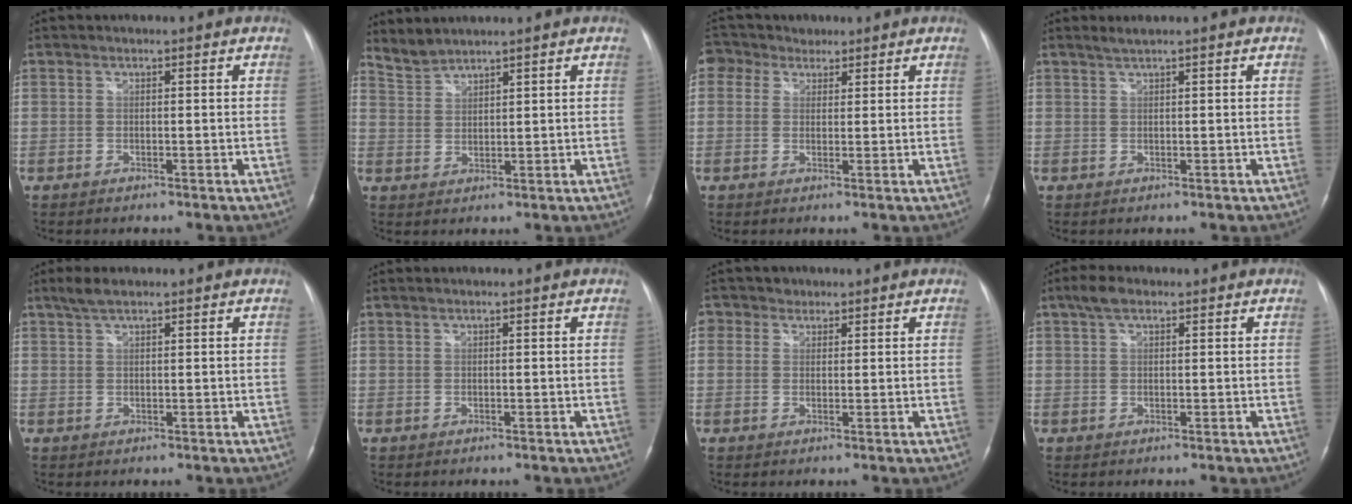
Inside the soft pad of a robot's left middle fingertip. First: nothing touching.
{"total": 3.1, "force": [3.1, -0.1, -0.3], "torque": [-0.003, 0.008, 0.071]}
{"total": 4.5, "force": [2.7, 3.6, 0.7], "torque": [-0.022, 0.030, 0.049]}
{"total": 1.1, "force": [0.9, -0.2, 0.6], "torque": [-0.013, 0.007, 0.021]}
{"total": 2.5, "force": [1.9, 0.6, 1.5], "torque": [-0.036, 0.010, 0.038]}
{"total": 0.0}
{"total": 2.7, "force": [1.4, 2.3, 0.1], "torque": [0.003, 0.010, 0.019]}
{"total": 2.9, "force": [1.8, 1.2, 1.9], "torque": [-0.043, 0.018, 0.034]}